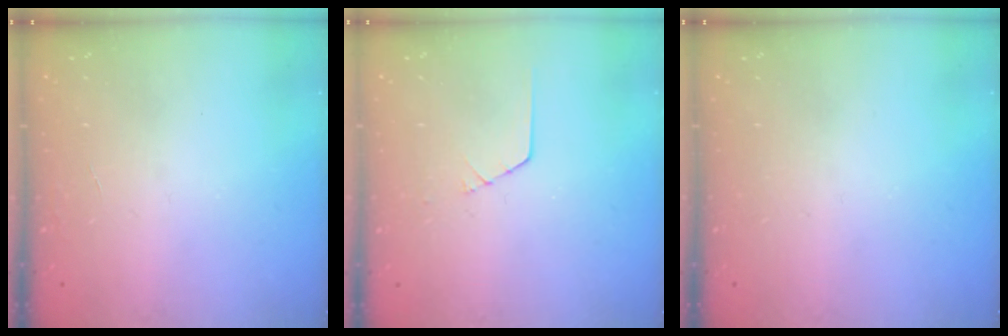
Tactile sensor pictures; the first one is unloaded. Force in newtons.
{"total": 1.3, "press": 1.3, "slide": 0.2}
{"total": 0.0}